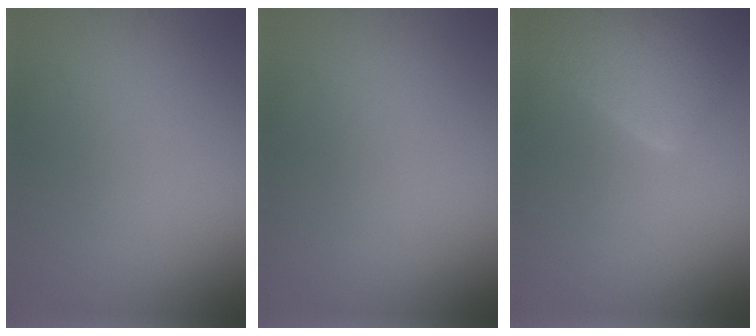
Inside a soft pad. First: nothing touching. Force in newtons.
{"total": 0.0}
{"total": 5.6, "press": 5.6, "slide": 0.4}